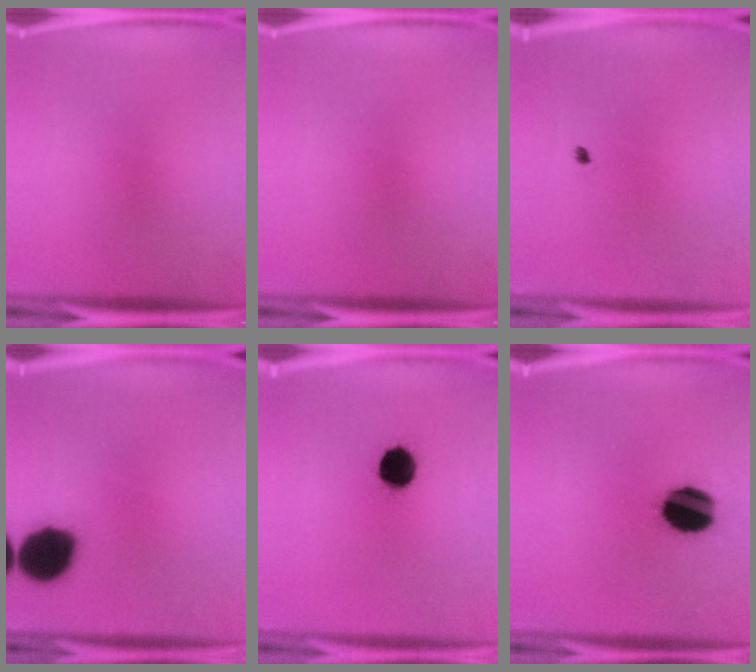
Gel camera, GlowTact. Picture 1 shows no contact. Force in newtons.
{"total": 0.0}
{"total": 0.6}
{"total": 13.9}
{"total": 8.5}
{"total": 15.0}